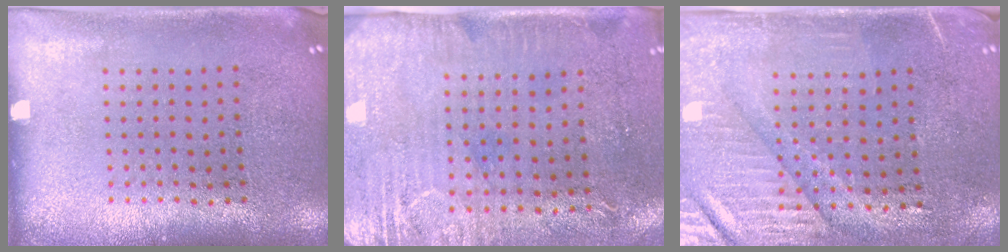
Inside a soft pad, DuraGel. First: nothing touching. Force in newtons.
{"total": 3.0, "press": 2.4, "slide": 1.7}
{"total": 3.5, "press": 3.1, "slide": 1.6}